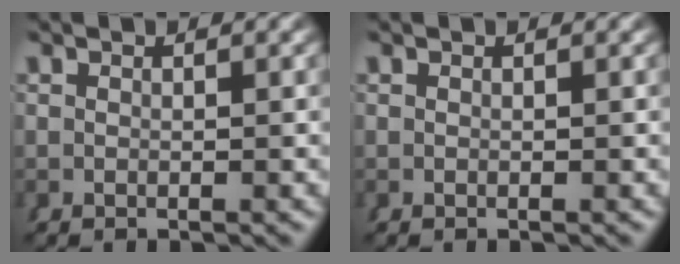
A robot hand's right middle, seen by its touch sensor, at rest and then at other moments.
{"total": 0.0}